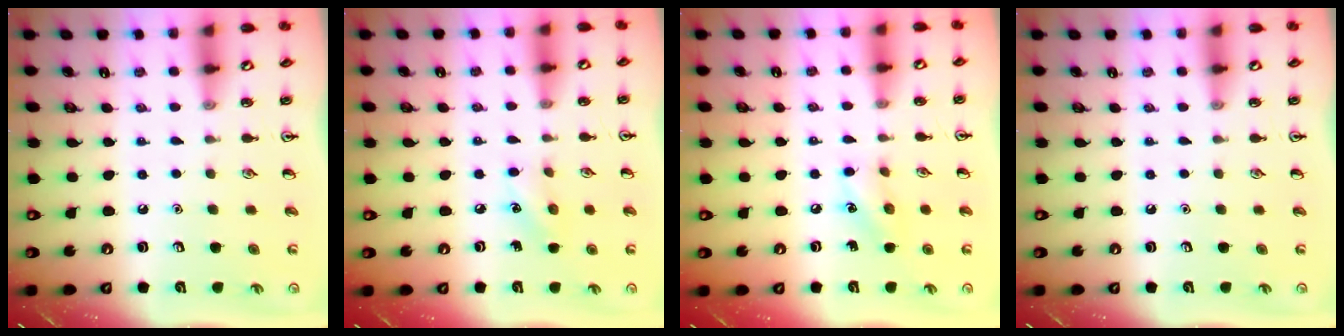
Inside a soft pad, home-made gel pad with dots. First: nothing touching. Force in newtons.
{"total": 6.0, "press": 5.8, "slide": 1.7}
{"total": 7.3, "press": 7.2, "slide": 1.3}
{"total": 0.0}